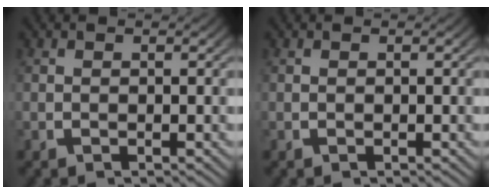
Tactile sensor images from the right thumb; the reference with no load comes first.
{"total": 0.0}